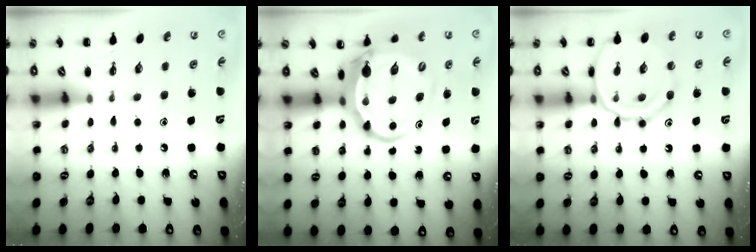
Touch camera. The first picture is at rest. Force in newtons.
{"total": 6.8, "press": 6.7, "slide": 1.1}
{"total": 15.5, "press": 15.4, "slide": 1.7}